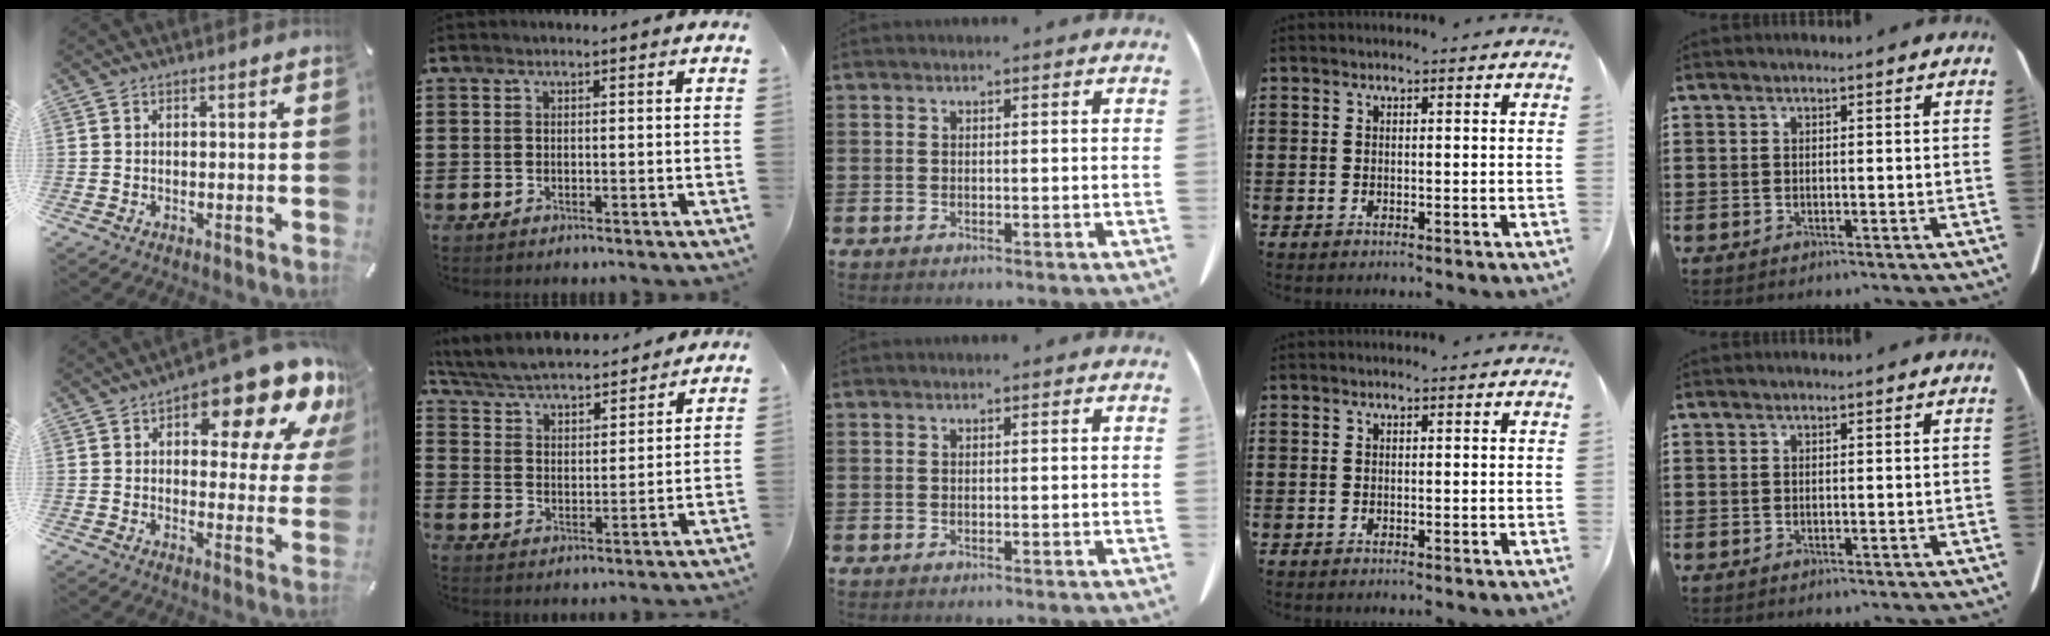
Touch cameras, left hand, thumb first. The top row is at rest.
{"thumb": {"total": 16.4, "force": [10.3, 6.8, 10.7], "torque": [-0.138, -0.075, 0.167]}, "index": {"total": 5.5, "force": [5.3, 0.4, 1.4], "torque": [-0.052, -0.033, 0.089]}}